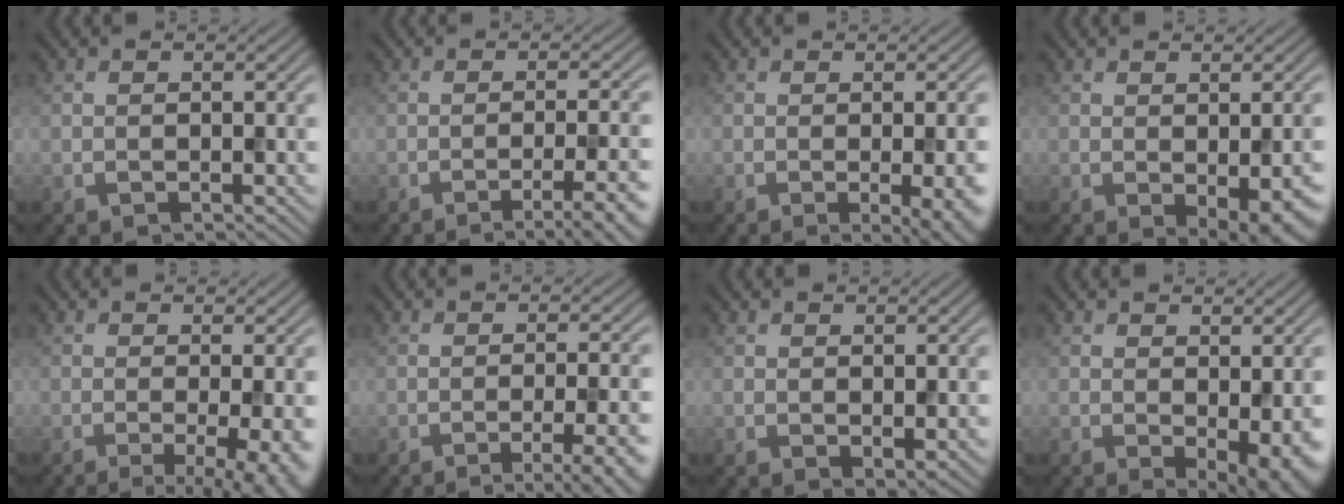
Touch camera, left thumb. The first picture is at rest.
{"total": 7.0, "force": [-3.5, 1.4, 5.9], "torque": [-0.080, 0.004, -0.048]}
{"total": 7.6, "force": [-1.8, 2.3, 6.9], "torque": [-0.074, -0.009, -0.008]}
{"total": 5.4, "force": [-1.6, 1.9, 4.9], "torque": [-0.063, -0.016, -0.008]}
{"total": 7.4, "force": [-1.9, 1.8, 6.9], "torque": [-0.092, -0.011, -0.023]}
{"total": 7.8, "force": [-3.4, 1.9, 6.7], "torque": [-0.079, 0.010, -0.044]}
{"total": 1.7, "force": [0.4, 0.8, 1.4], "torque": [-0.023, -0.008, 0.011]}
{"total": 4.9, "force": [-0.1, 1.8, 4.6], "torque": [-0.065, -0.012, 0.007]}